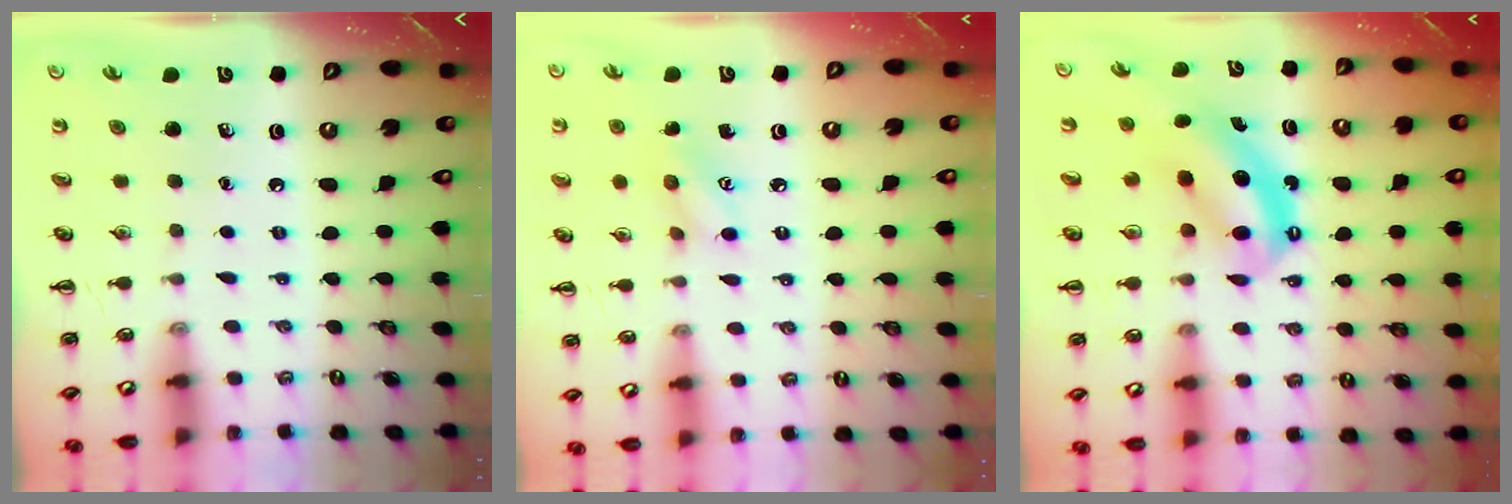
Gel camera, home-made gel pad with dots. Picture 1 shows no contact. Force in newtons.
{"total": 6.5, "press": 6.4, "slide": 1.2}
{"total": 6.1, "press": 6.0, "slide": 1.3}